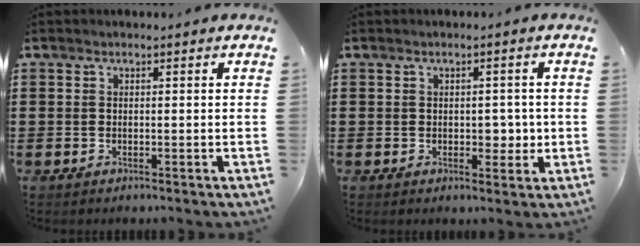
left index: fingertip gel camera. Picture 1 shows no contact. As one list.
[{"total": 3.3, "force": [0.0, 2.3, 2.4], "torque": [-0.026, -0.003, -0.008]}]